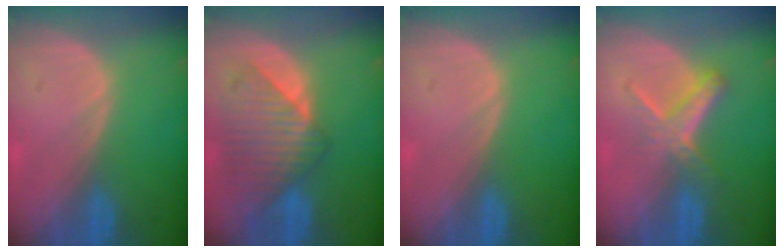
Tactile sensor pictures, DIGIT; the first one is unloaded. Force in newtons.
{"total": 8.9, "press": 8.0, "slide": 3.7}
{"total": 0.0}
{"total": 5.9, "press": 5.1, "slide": 3.0}